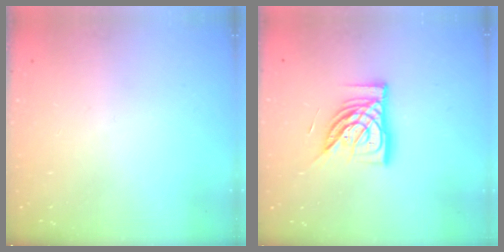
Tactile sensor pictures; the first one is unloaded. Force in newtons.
{"total": 14.5, "press": 14.5, "slide": 1.0}